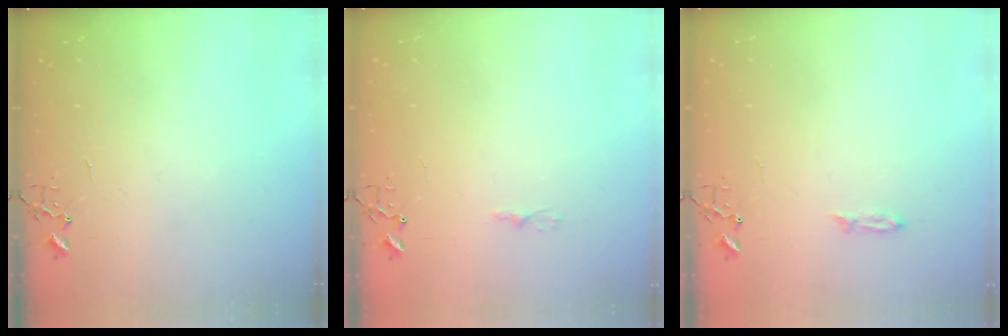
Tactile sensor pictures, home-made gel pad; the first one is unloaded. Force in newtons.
{"total": 2.4, "press": 2.4, "slide": 0.3}
{"total": 3.4, "press": 3.4, "slide": 0.4}